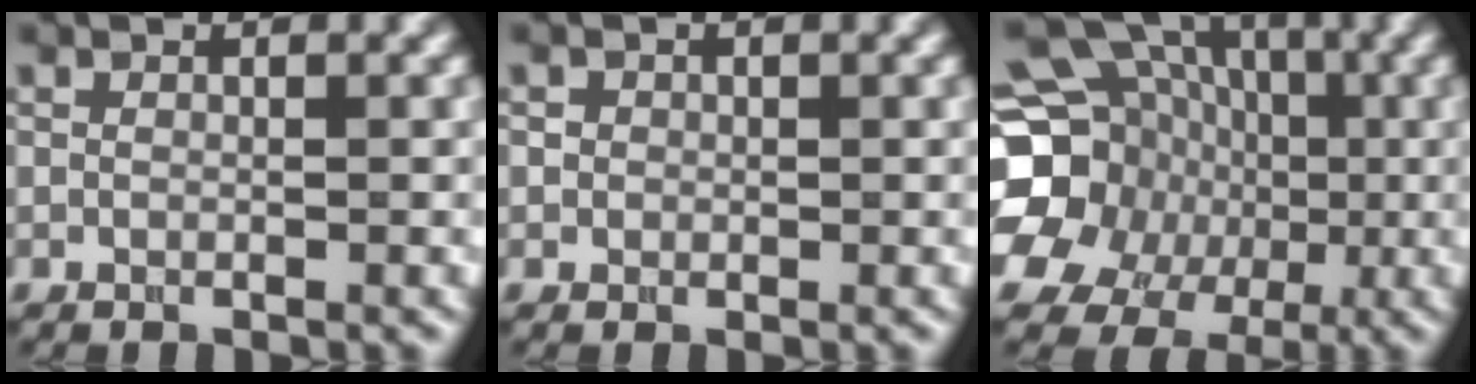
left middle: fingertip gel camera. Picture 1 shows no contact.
{"total": 1.3, "force": [0.5, 1.1, 0.5], "torque": [-0.004, 0.004, 0.008]}
{"total": 21.0, "force": [-2.8, 18.8, 9.0], "torque": [-0.195, 0.002, -0.077]}